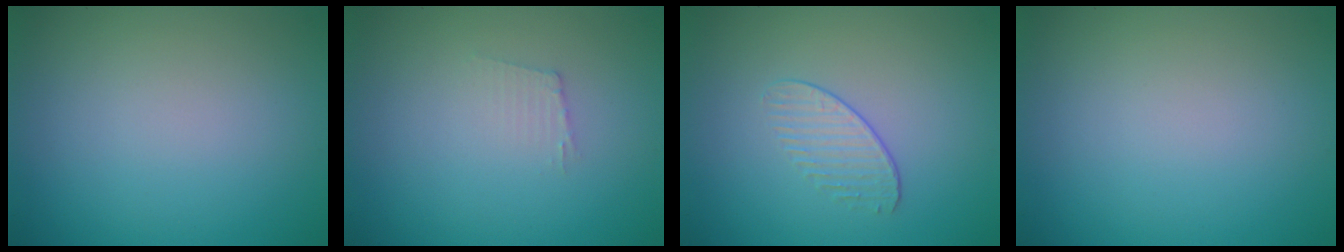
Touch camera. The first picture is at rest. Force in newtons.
{"total": 1.1, "press": 1.0, "slide": 0.2}
{"total": 1.3, "press": 0.7, "slide": 1.1}
{"total": 0.0}